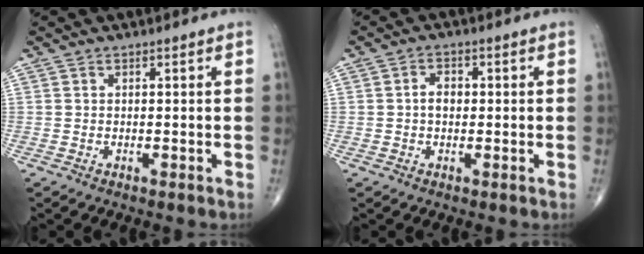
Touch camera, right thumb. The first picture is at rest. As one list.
[{"total": 3.0, "force": [0.0, 2.1, 2.1], "torque": [-0.030, 0.010, -0.003]}]